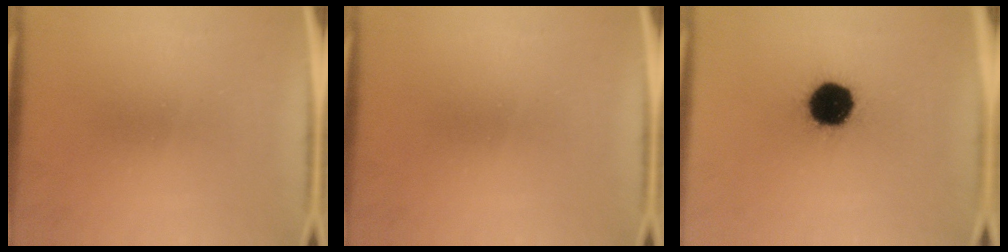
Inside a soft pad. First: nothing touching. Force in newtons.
{"total": 0.0}
{"total": 15.1}